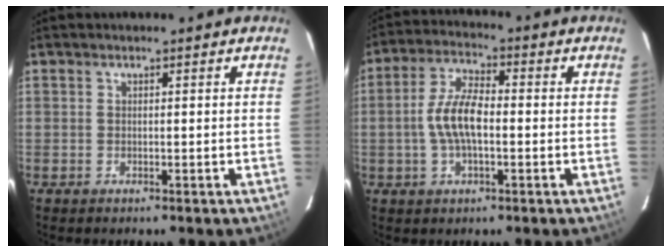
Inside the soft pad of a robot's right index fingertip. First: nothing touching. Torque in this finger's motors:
{"motor_torque": [0.32, 0.04, 0.40, 0.14]}